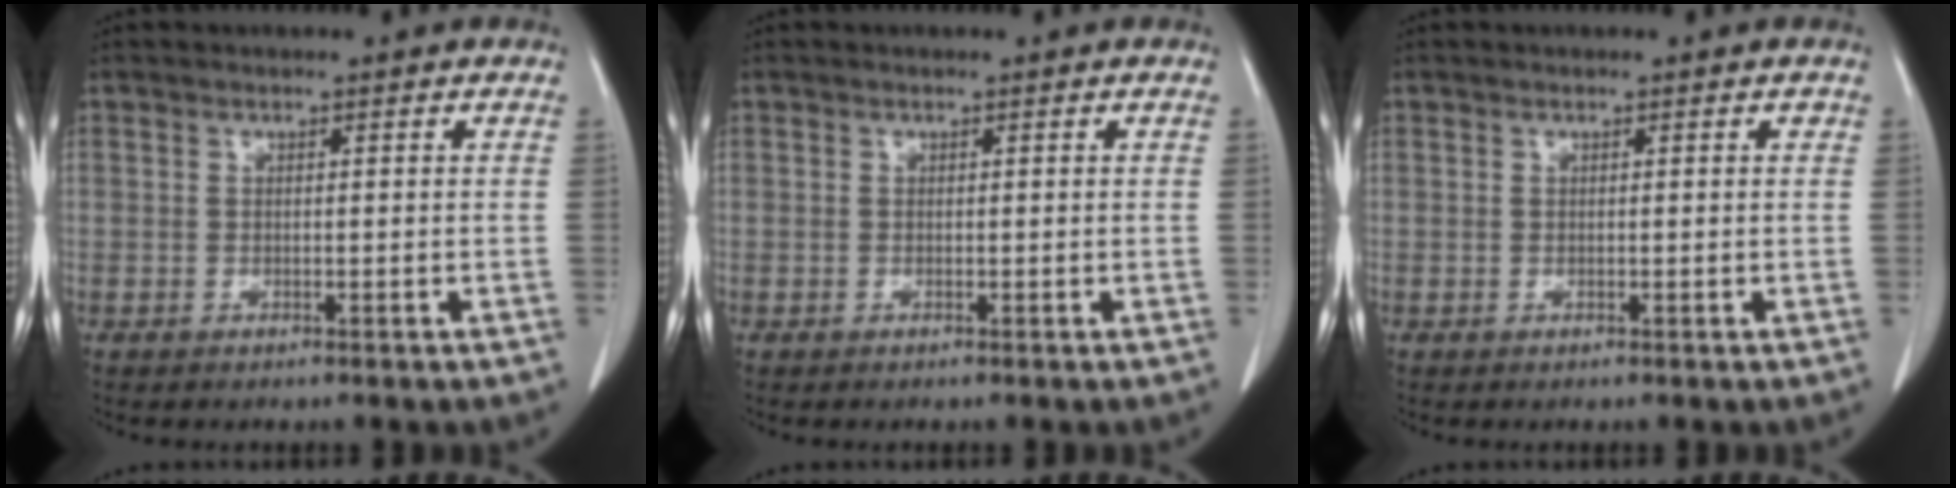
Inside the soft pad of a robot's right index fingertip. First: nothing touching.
{"total": 0.0}
{"total": 0.0}